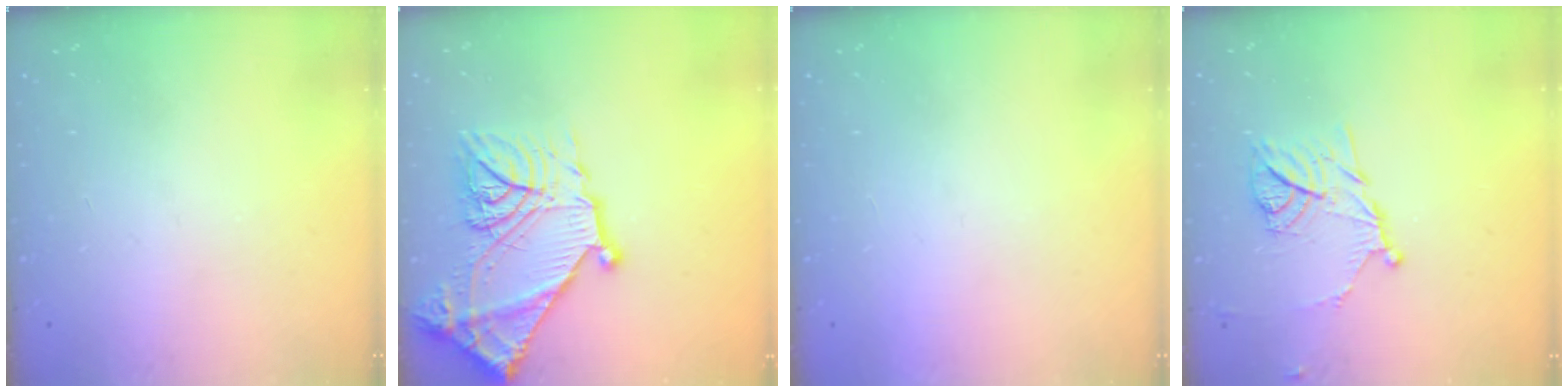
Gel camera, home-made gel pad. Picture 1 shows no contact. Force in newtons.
{"total": 23.5, "press": 23.4, "slide": 1.6}
{"total": 1.5, "press": 1.5, "slide": 0.1}
{"total": 11.4, "press": 11.3, "slide": 0.7}